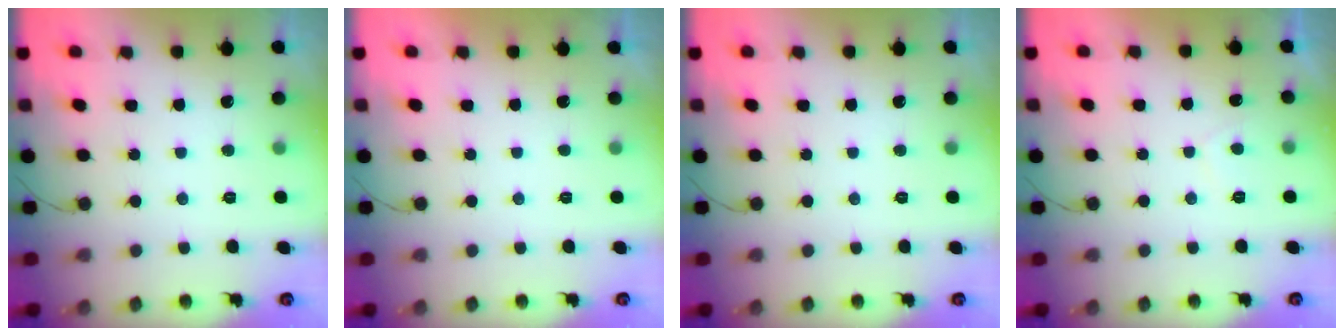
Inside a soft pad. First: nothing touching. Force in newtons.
{"total": 2.2, "press": 2.2, "slide": 0.3}
{"total": 0.0}
{"total": 1.1, "press": 0.9, "slide": 0.6}